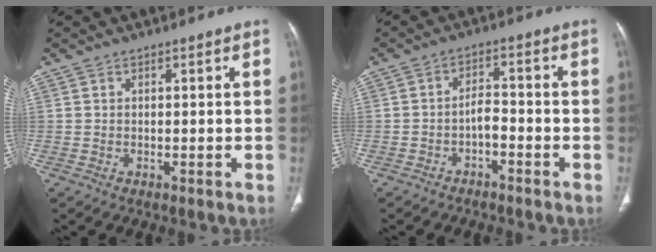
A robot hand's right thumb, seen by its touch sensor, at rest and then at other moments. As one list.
[{"total": 3.4, "force": [-2.1, 1.7, 2.0], "torque": [-0.028, 0.031, -0.037]}]